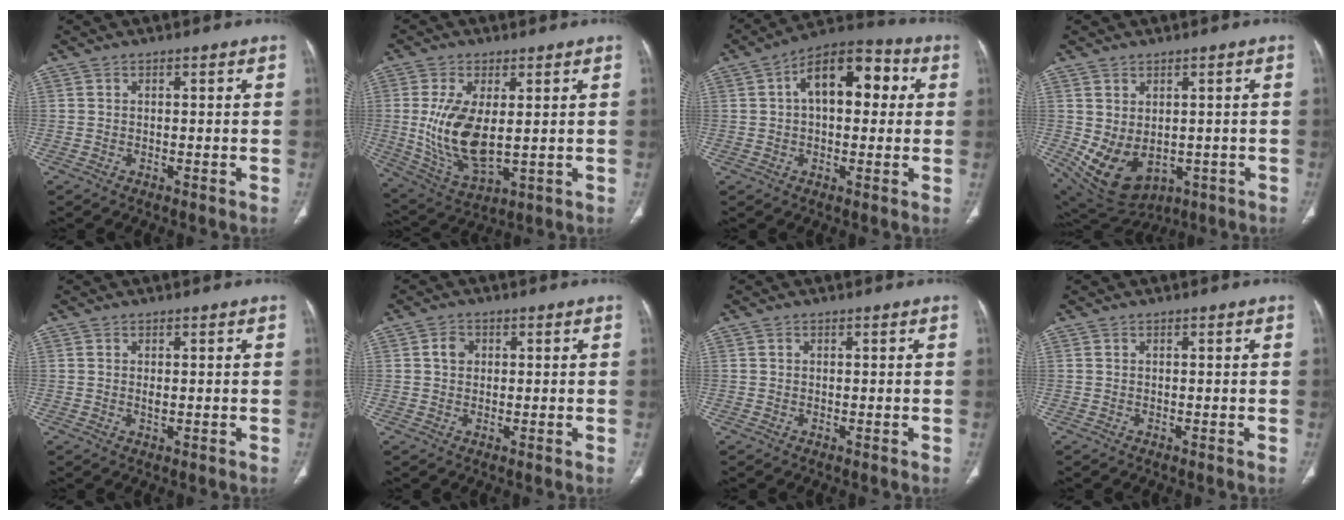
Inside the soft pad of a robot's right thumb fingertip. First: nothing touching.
{"total": 12.9, "force": [0.8, 6.3, 11.3], "torque": [-0.223, -0.018, 0.031]}
{"total": 14.0, "force": [3.0, 7.9, 11.2], "torque": [-0.141, 0.033, 0.038]}
{"total": 11.3, "force": [-1.8, 8.0, 7.8], "torque": [-0.127, -0.004, 0.005]}
{"total": 1.0, "force": [0.1, 0.5, 0.9], "torque": [-0.017, -0.002, 0.005]}
{"total": 2.6, "force": [0.6, 2.1, 1.3], "torque": [-0.015, 0.003, 0.009]}
{"total": 0.0}
{"total": 0.0}